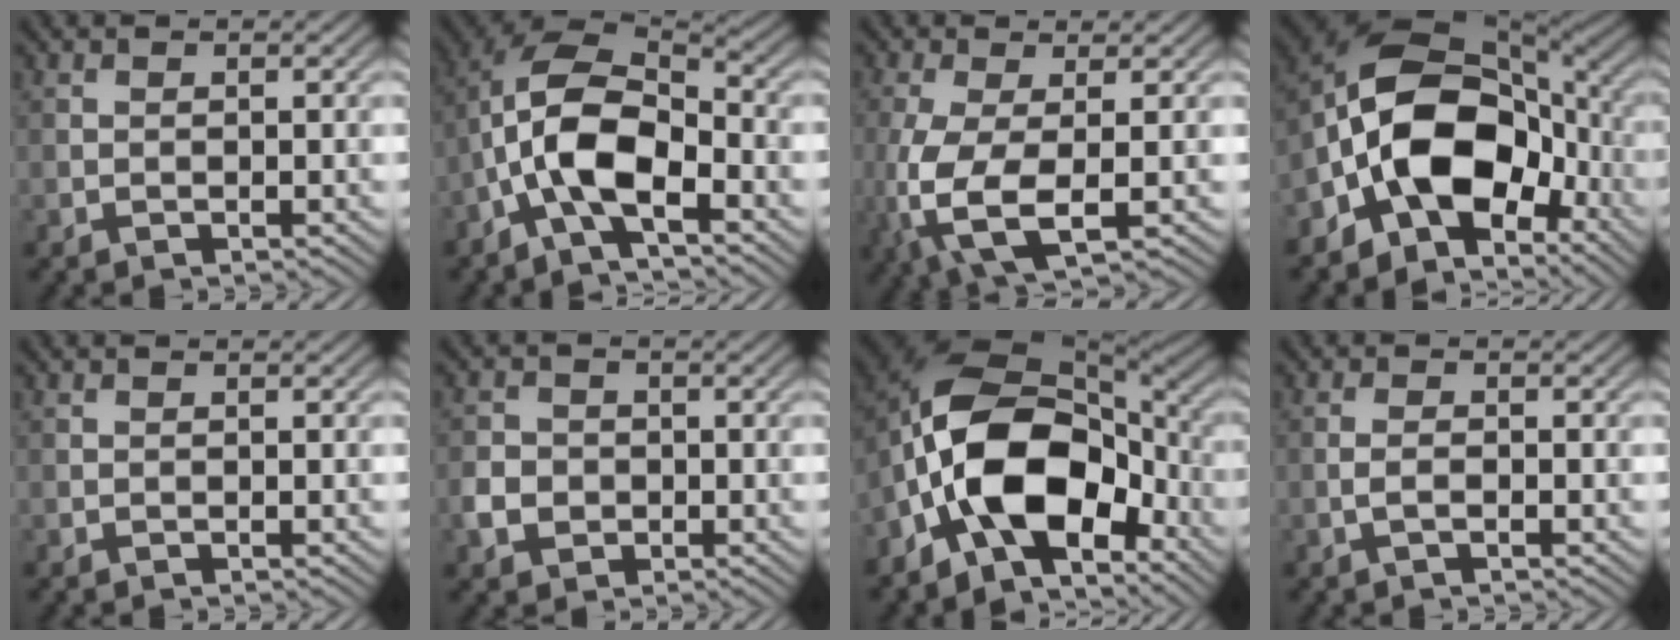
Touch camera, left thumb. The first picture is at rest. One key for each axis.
{"total": 10.6, "fx": -3.7, "fy": 4.9, "fz": 8.6, "tx": -0.174, "ty": 0.009, "tz": -0.083}
{"total": 8.8, "fx": -2.0, "fy": 3.7, "fz": 7.7, "tx": -0.196, "ty": -0.019, "tz": -0.036}
{"total": 13.1, "fx": -4.5, "fy": 8.5, "fz": 9.0, "tx": -0.158, "ty": 0.006, "tz": -0.098}
{"total": 0.0}
{"total": 3.2, "fx": -0.9, "fy": 2.8, "fz": 1.3, "tx": -0.030, "ty": -0.002, "tz": -0.020}
{"total": 13.2, "fx": -5.0, "fy": 7.5, "fz": 9.7, "tx": -0.178, "ty": 0.001, "tz": -0.102}
{"total": 1.5, "fx": -0.6, "fy": 0.4, "fz": 1.3, "tx": -0.027, "ty": 0.003, "tz": -0.015}